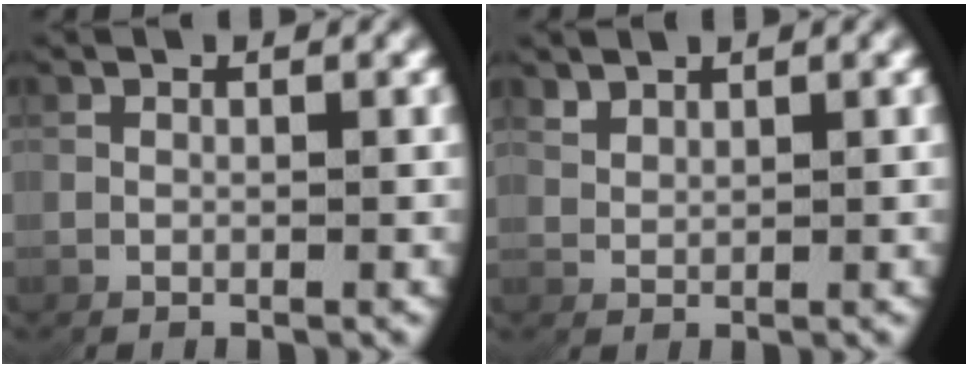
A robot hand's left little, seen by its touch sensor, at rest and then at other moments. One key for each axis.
{"total": 1.7, "fx": 1.7, "fy": -0.4, "fz": 0.1, "tx": -0.003, "ty": 0.003, "tz": 0.042}